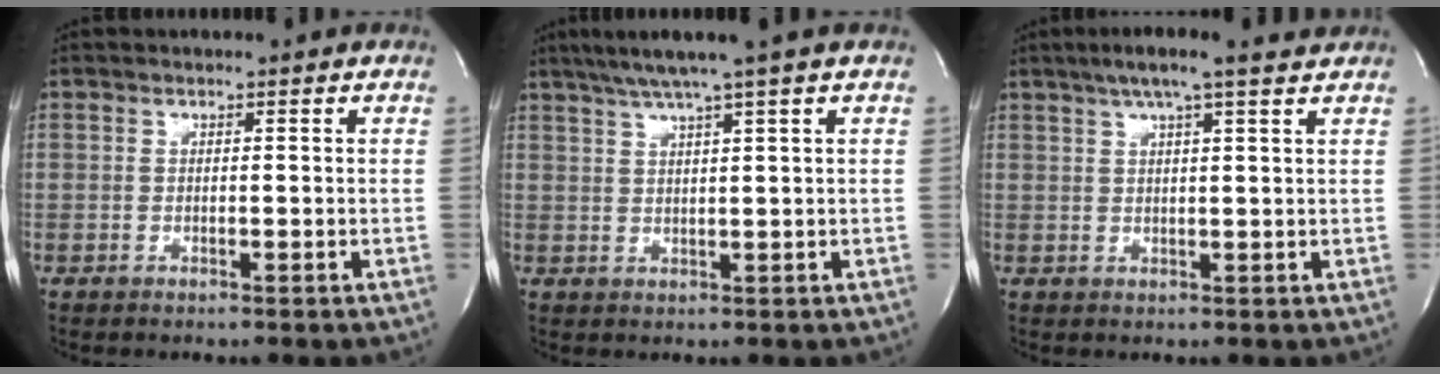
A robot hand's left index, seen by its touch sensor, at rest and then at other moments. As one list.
[{"total": 6.2, "force": [4.4, -1.5, 4.0], "torque": [-0.069, 0.010, 0.075]}, {"total": 7.8, "force": [5.8, -0.1, 5.2], "torque": [-0.091, 0.019, 0.082]}]